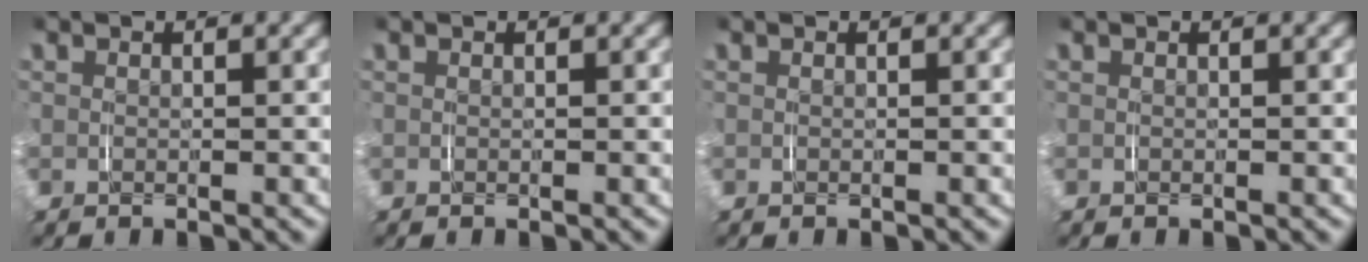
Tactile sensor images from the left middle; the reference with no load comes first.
{"total": 0.0}
{"total": 0.0}
{"total": 0.0}